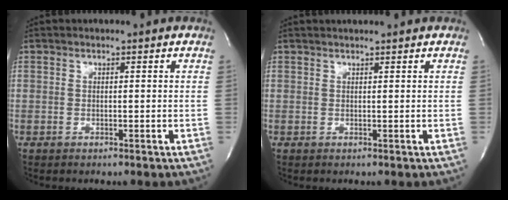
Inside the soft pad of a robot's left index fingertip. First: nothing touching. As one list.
[{"total": 2.4, "force": [2.3, -0.1, 0.9], "torque": [-0.011, 0.018, 0.033]}]